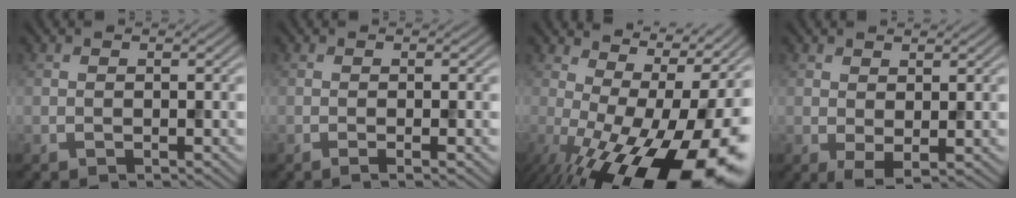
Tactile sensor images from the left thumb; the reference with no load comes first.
{"total": 1.3, "force": [-0.3, 0.2, 1.3], "torque": [-0.020, -0.001, -0.011]}
{"total": 21.0, "force": [-4.2, 9.3, 18.4], "torque": [-0.247, -0.012, -0.054]}
{"total": 2.0, "force": [0.6, 0.8, 1.7], "torque": [-0.037, -0.006, 0.014]}